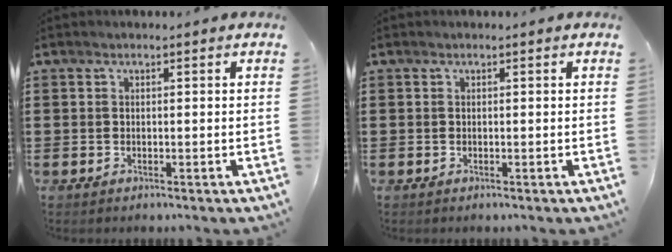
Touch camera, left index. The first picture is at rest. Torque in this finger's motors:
{"motor_torque": [0.00, 0.00, 0.00, 0.01]}